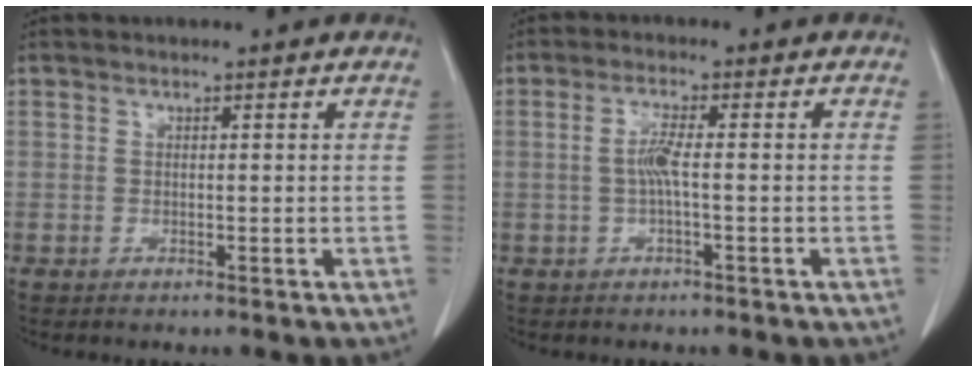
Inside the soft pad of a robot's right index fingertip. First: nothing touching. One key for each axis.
{"total": 3.3, "fx": -0.4, "fy": 0.2, "fz": 3.3, "tx": -0.067, "ty": 0.008, "tz": -0.008}